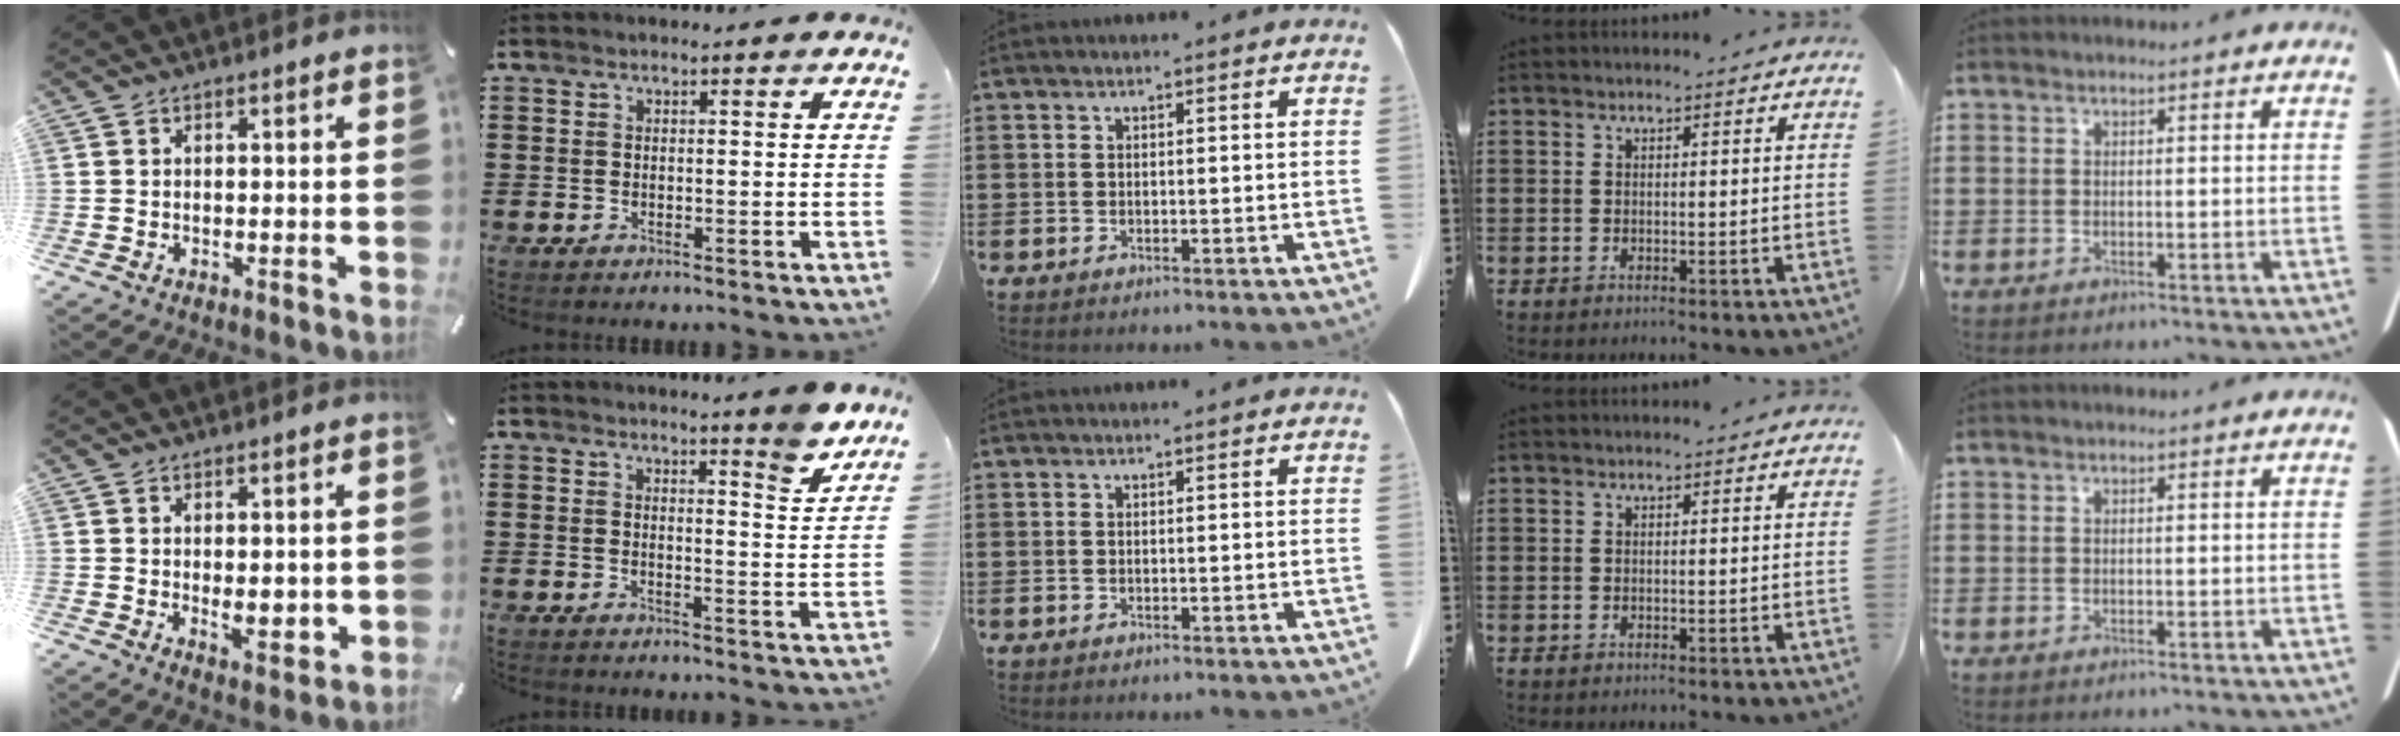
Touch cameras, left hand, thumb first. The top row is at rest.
{"thumb": {"total": 4.1, "force": [0.6, 2.4, 3.2], "torque": [-0.035, -0.004, 0.009]}, "index": {"total": 4.6, "force": [4.3, -0.4, 1.7], "torque": [-0.022, -0.029, 0.071]}}